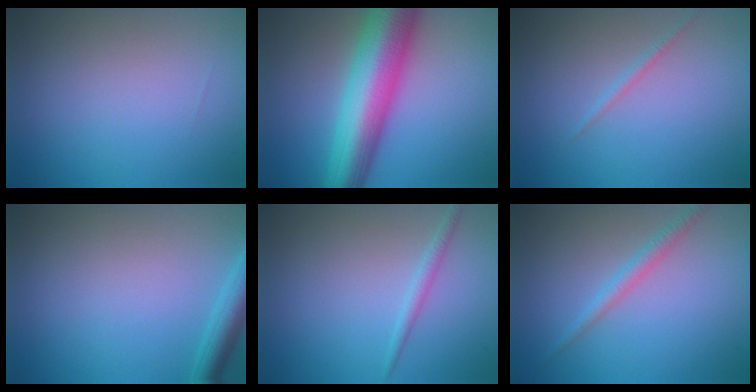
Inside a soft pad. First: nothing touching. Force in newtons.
{"total": 10.3, "press": 10.3, "slide": 0.2}
{"total": 0.7, "press": 0.7, "slide": 0.0}
{"total": 3.0, "press": 2.9, "slide": 0.2}
{"total": 1.1, "press": 1.1, "slide": 0.0}
{"total": 1.7, "press": 1.7, "slide": 0.0}